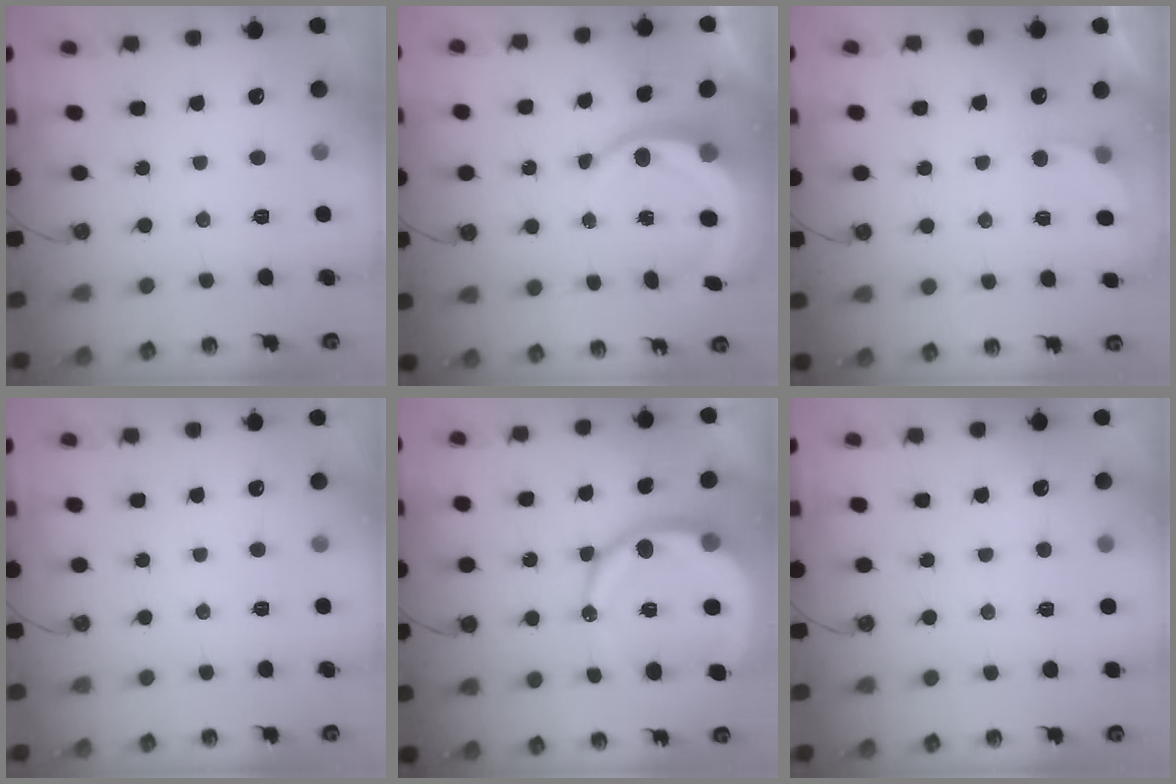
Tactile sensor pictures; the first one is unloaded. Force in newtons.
{"total": 9.1, "press": 9.1, "slide": 0.9}
{"total": 3.1, "press": 2.8, "slide": 1.3}
{"total": 0.0}
{"total": 16.8, "press": 16.6, "slide": 2.4}
{"total": 2.8, "press": 2.6, "slide": 1.0}